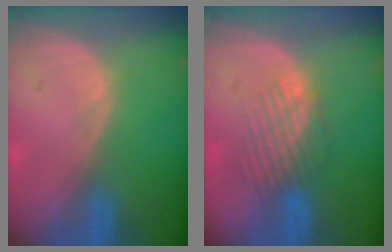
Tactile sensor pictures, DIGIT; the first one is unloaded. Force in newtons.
{"total": 4.5, "press": 4.1, "slide": 1.9}